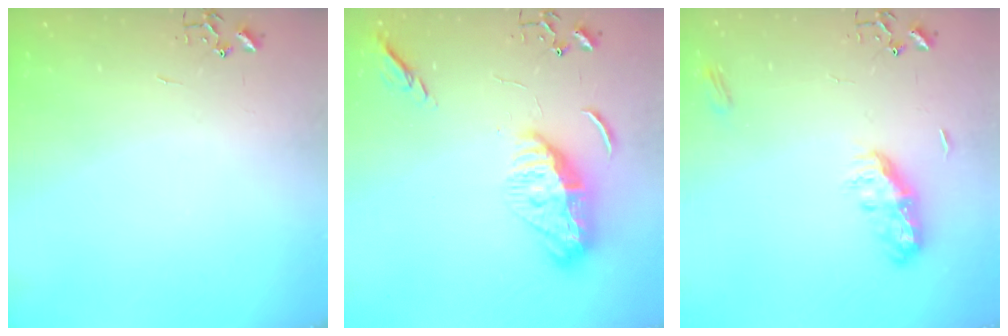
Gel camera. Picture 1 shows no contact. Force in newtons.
{"total": 13.7, "press": 13.6, "slide": 1.2}
{"total": 9.0, "press": 9.0, "slide": 0.1}